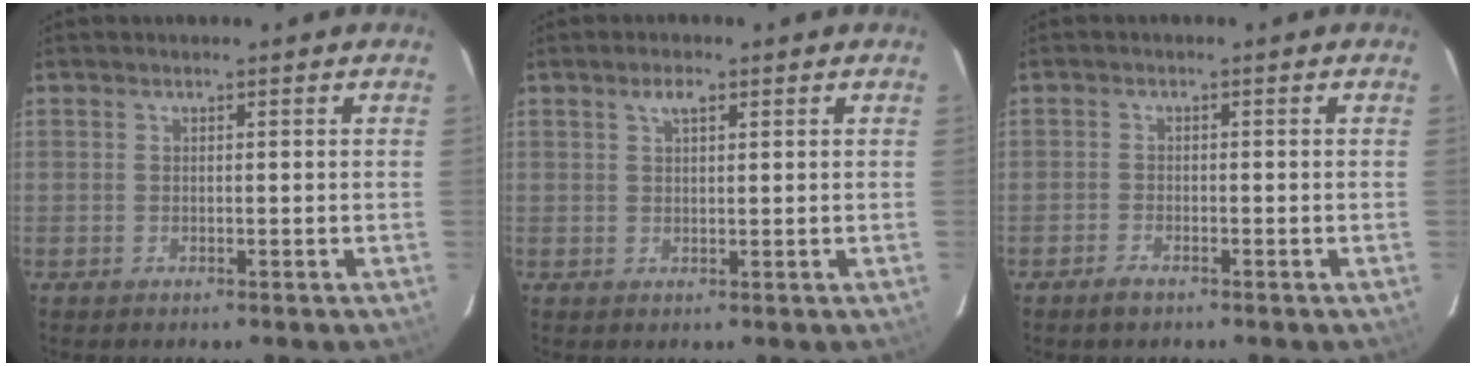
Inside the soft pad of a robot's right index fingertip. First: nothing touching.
{"total": 2.3, "force": [1.2, 1.0, 1.7], "torque": [-0.031, 0.007, 0.022]}
{"total": 1.9, "force": [-1.5, 0.7, 1.0], "torque": [-0.025, -0.001, -0.032]}